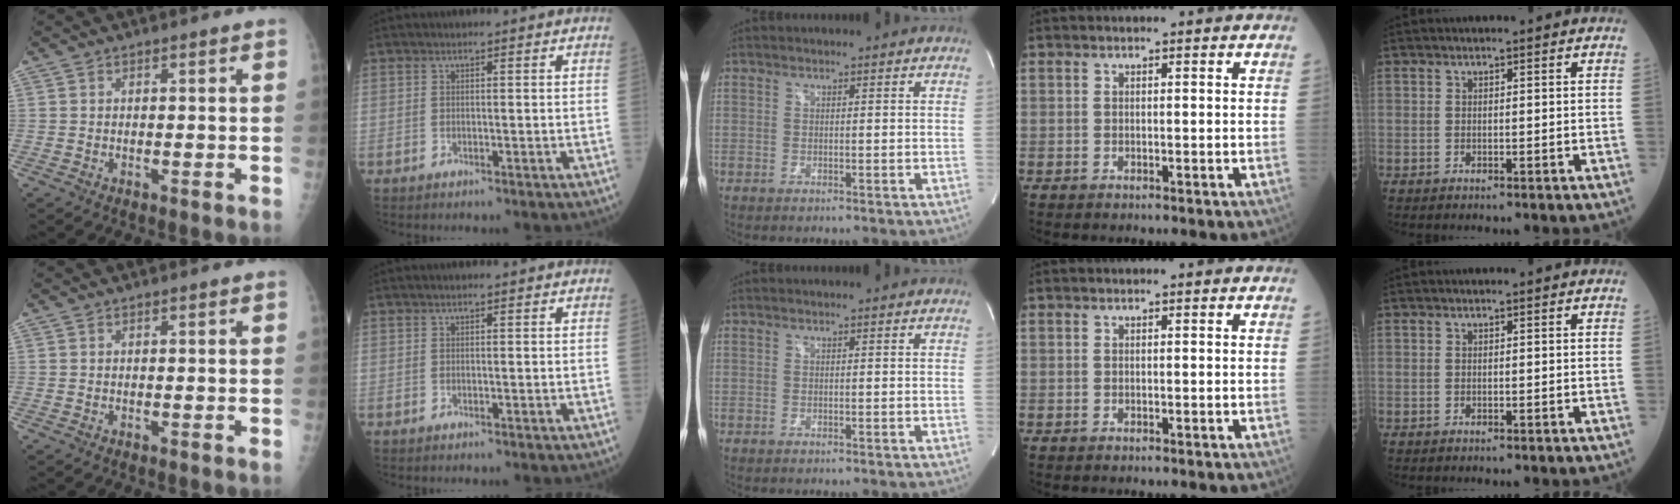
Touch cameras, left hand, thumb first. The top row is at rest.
{}